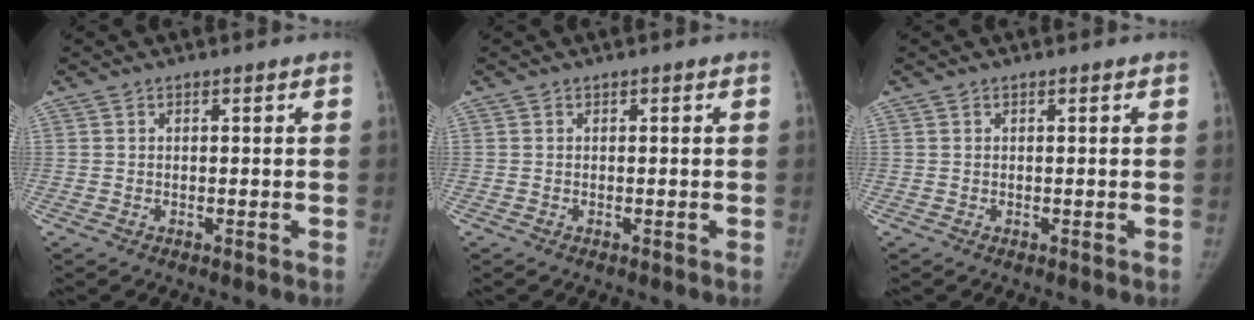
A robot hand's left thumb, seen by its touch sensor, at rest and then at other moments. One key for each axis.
{"total": 0.0}
{"total": 0.0}